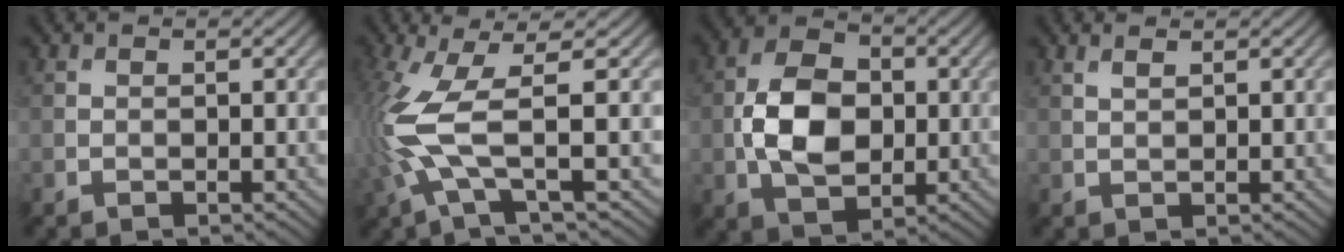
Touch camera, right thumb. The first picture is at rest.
{"total": 8.6, "force": [-0.4, 1.9, 8.4], "torque": [-0.205, 0.005, -0.016]}
{"total": 9.4, "force": [-0.6, 6.4, 6.9], "torque": [-0.148, 0.002, -0.017]}
{"total": 1.1, "force": [0.8, 0.2, 0.7], "torque": [-0.019, 0.001, 0.019]}